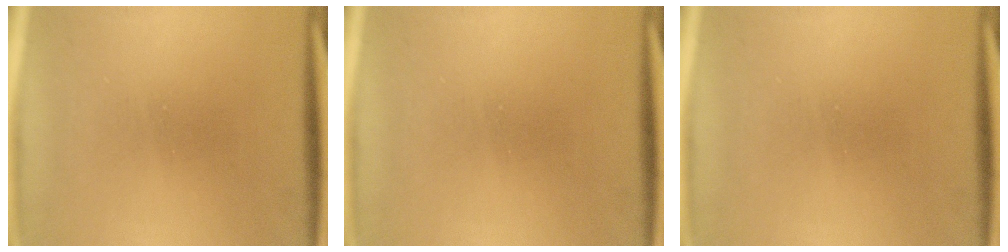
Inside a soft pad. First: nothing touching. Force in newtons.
{"total": 0.0}
{"total": 0.0}